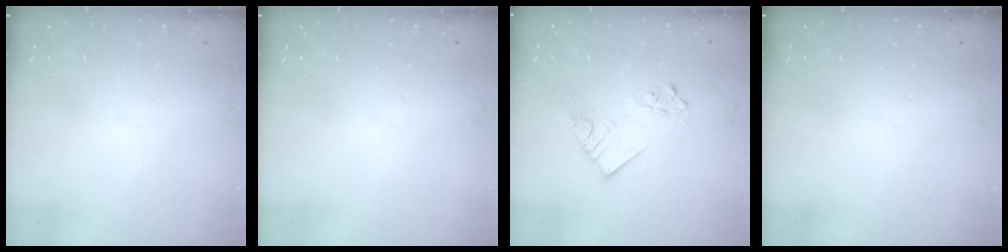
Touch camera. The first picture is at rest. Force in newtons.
{"total": 0.0}
{"total": 7.1, "press": 7.1, "slide": 0.2}
{"total": 0.0}